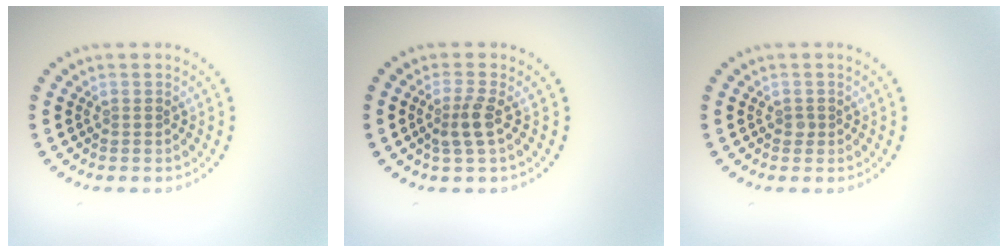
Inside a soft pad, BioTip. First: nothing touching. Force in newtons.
{"total": 2.2, "press": 1.9, "slide": 1.3}
{"total": 0.7, "press": 0.5, "slide": 0.5}